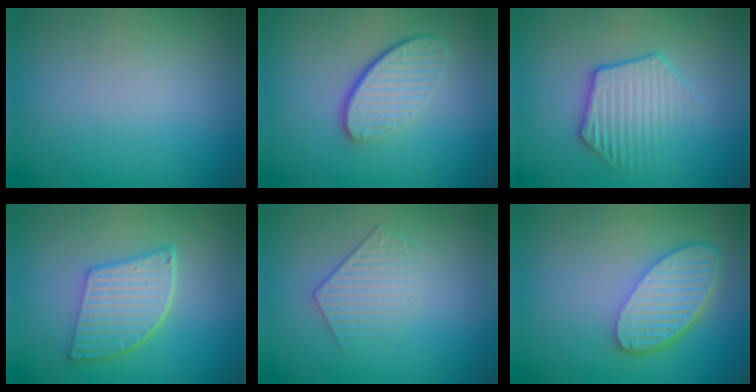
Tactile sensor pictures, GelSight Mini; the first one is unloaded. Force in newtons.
{"total": 4.6, "press": 3.1, "slide": 3.3}
{"total": 3.5, "press": 3.1, "slide": 1.6}
{"total": 5.5, "press": 4.2, "slide": 3.5}
{"total": 1.9, "press": 1.4, "slide": 1.3}
{"total": 5.9, "press": 4.5, "slide": 3.8}